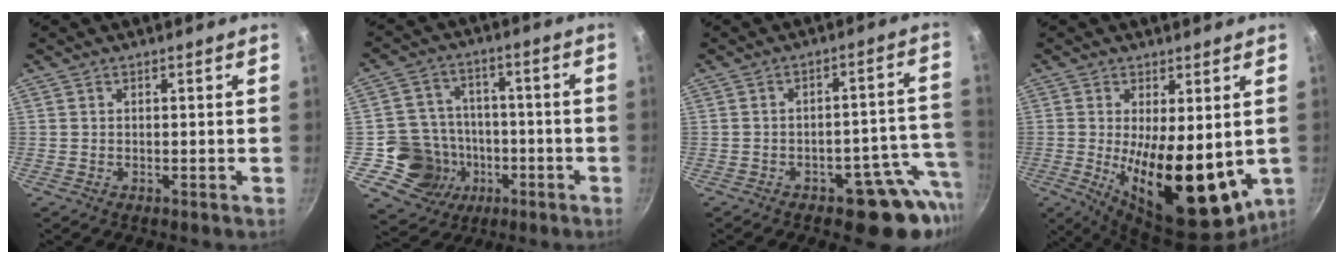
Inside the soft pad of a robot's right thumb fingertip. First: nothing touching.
{"total": 12.5, "force": [-3.5, 11.7, 3.0], "torque": [-0.014, 0.041, -0.050]}
{"total": 11.3, "force": [-5.6, 6.2, 7.6], "torque": [-0.016, 0.056, -0.061]}
{"total": 18.0, "force": [-1.2, 7.6, 16.3], "torque": [-0.226, -0.029, -0.001]}